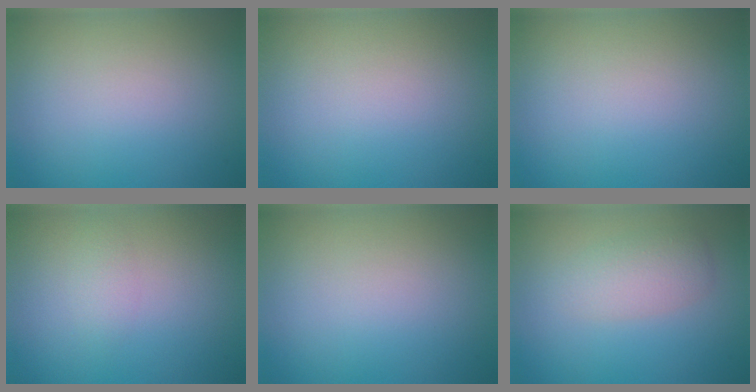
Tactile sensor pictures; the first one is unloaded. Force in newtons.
{"total": 0.0}
{"total": 0.0}
{"total": 1.2, "press": 1.2, "slide": 0.0}
{"total": 0.0}
{"total": 2.6, "press": 2.6, "slide": 0.3}